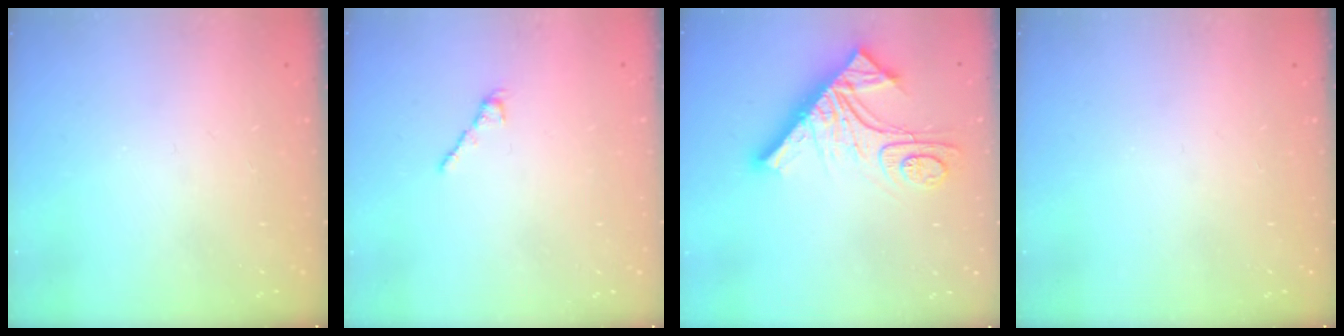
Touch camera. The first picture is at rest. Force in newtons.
{"total": 2.2, "press": 2.2, "slide": 0.4}
{"total": 16.3, "press": 16.3, "slide": 1.5}
{"total": 0.0}